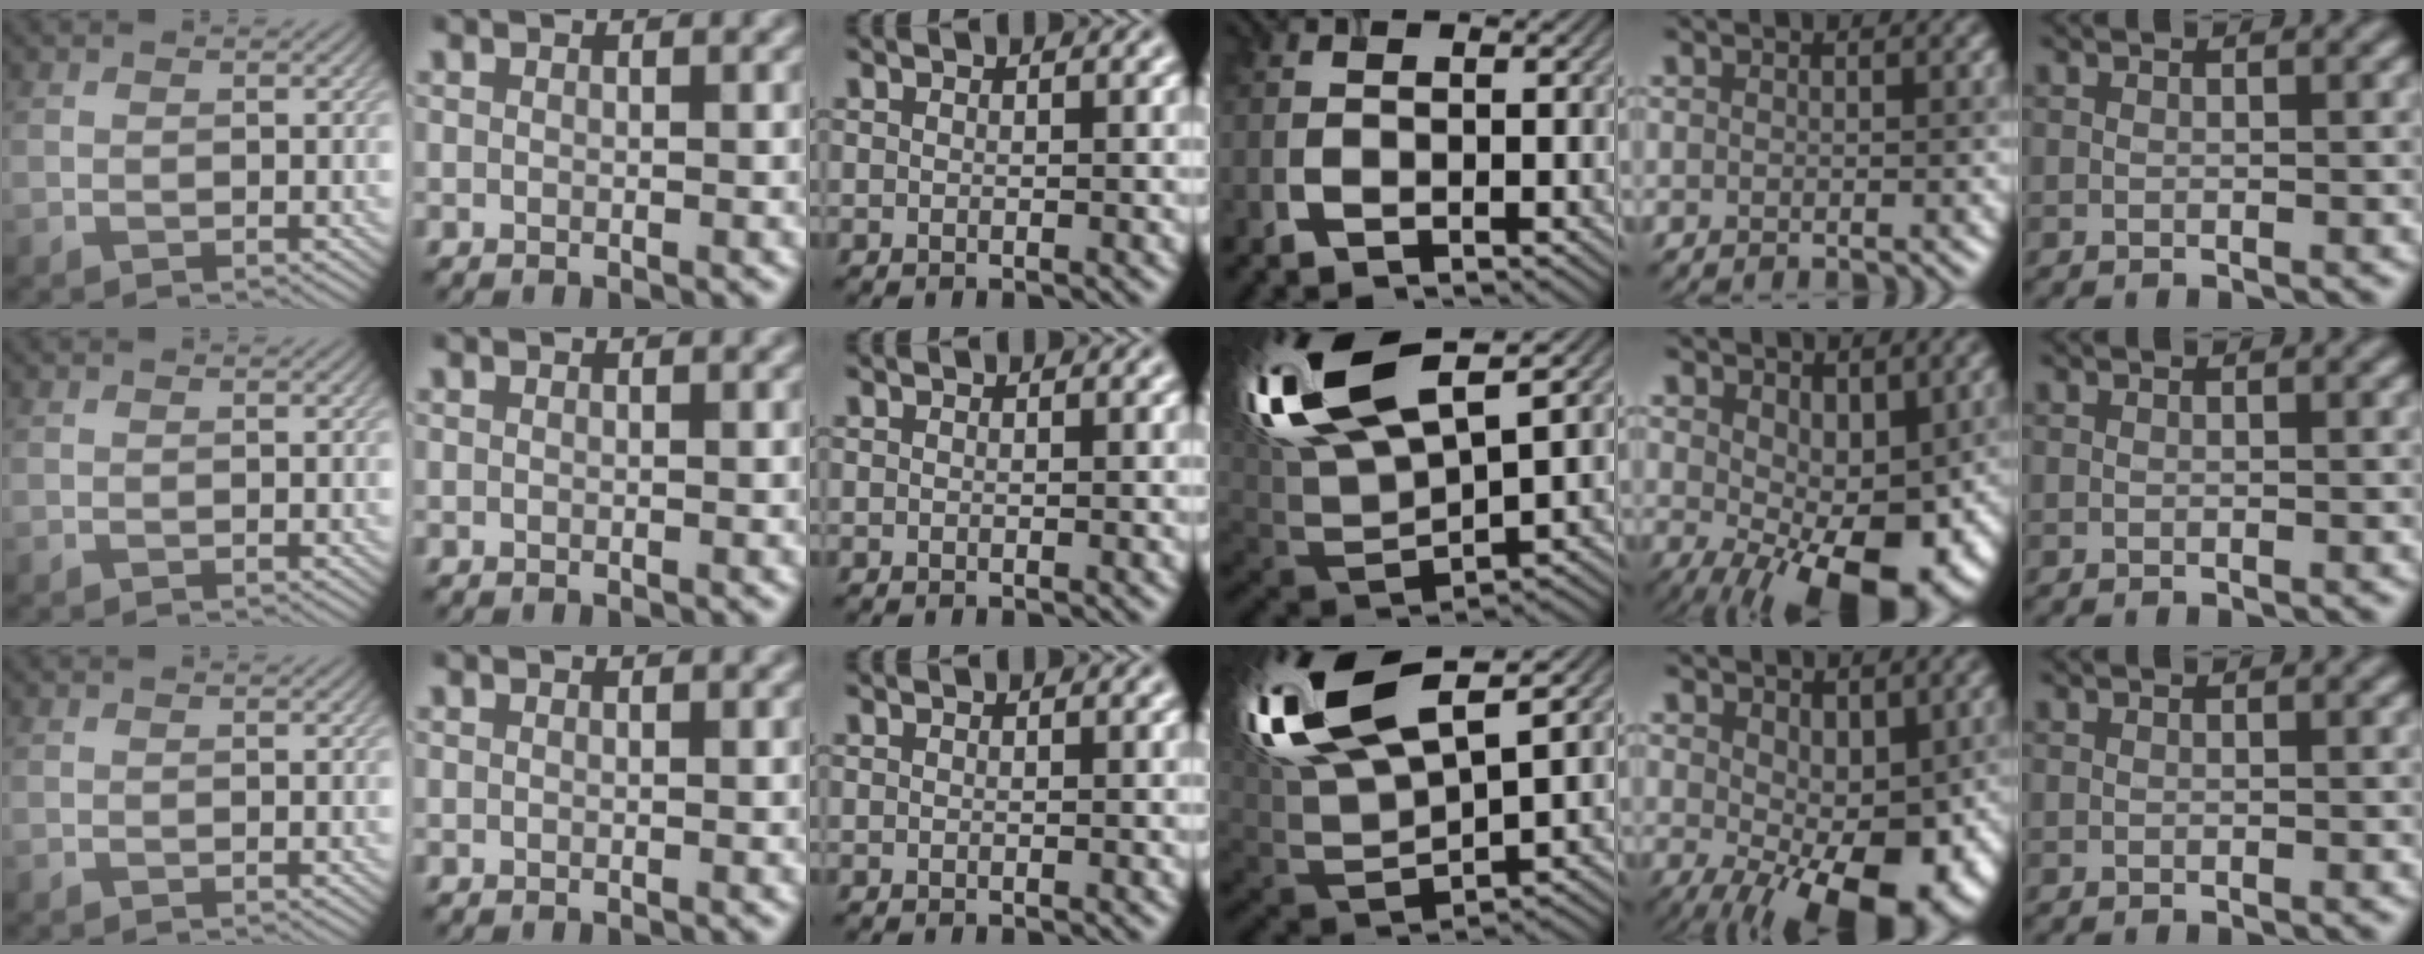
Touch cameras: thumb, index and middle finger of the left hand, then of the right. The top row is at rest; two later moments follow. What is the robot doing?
{"motion": "close", "object": "airpods case & airpods"}